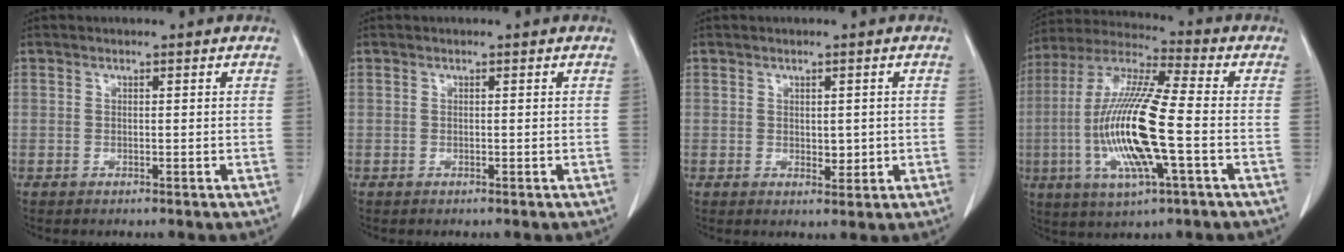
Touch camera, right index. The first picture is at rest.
{"total": 0.0}
{"total": 2.2, "force": [0.2, 1.3, 1.7], "torque": [-0.018, -0.002, 0.011]}
{"total": 17.3, "force": [-3.3, 1.8, 16.9], "torque": [-0.352, -0.010, -0.061]}